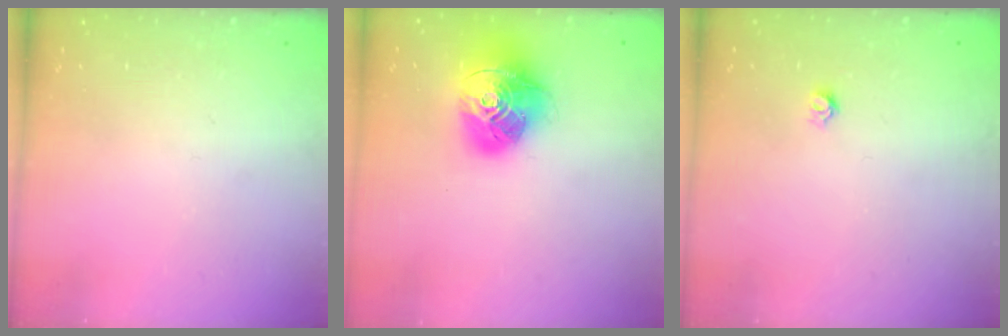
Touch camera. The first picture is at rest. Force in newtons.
{"total": 17.1, "press": 17.0, "slide": 2.2}
{"total": 3.6, "press": 3.6, "slide": 0.3}